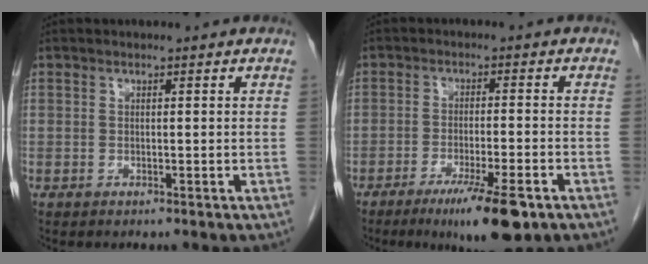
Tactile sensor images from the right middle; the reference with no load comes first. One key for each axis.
{"total": 9.3, "fx": -5.7, "fy": 0.6, "fz": 7.3, "tx": -0.120, "ty": -0.023, "tz": -0.088}